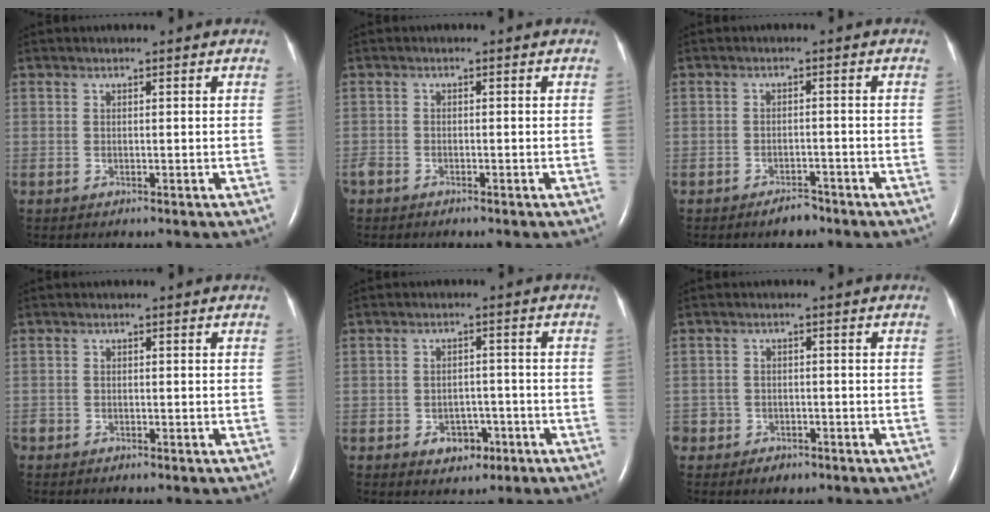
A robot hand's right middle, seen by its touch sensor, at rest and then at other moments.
{"total": 1.4, "force": [-1.2, 0.7, 0.4], "torque": [-0.012, 0.000, -0.021]}
{"total": 2.6, "force": [-2.2, 1.1, 1.0], "torque": [-0.019, 0.002, -0.030]}
{"total": 1.2, "force": [-0.9, 0.7, 0.1], "torque": [-0.008, 0.001, -0.018]}
{"total": 4.1, "force": [-2.1, 3.0, 2.0], "torque": [-0.026, 0.010, -0.021]}
{"total": 3.6, "force": [-2.3, 2.8, 0.4], "torque": [-0.004, 0.010, -0.034]}